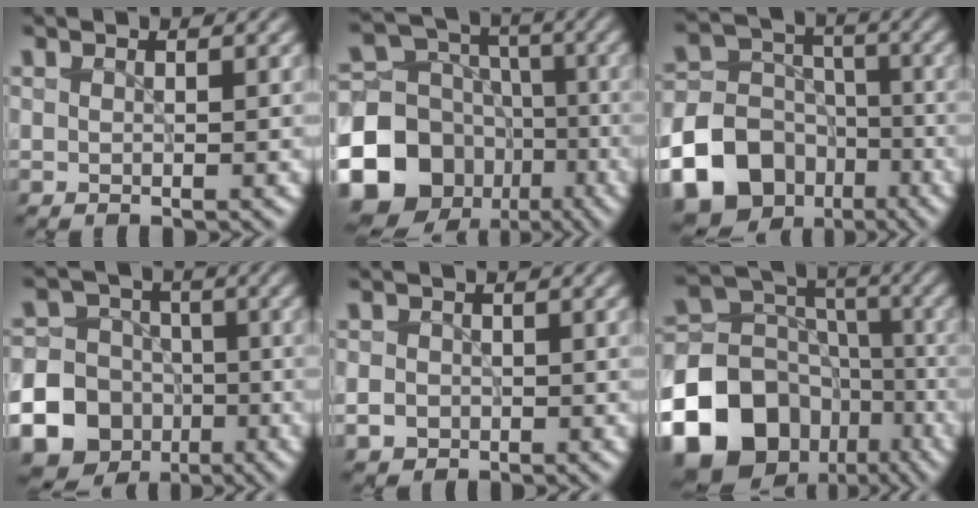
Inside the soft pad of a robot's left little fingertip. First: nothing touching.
{"total": 15.6, "force": [-6.1, 13.0, 6.0], "torque": [-0.160, -0.024, -0.121]}
{"total": 15.9, "force": [-8.1, 12.6, 5.3], "torque": [-0.121, -0.046, -0.152]}
{"total": 19.4, "force": [-6.8, 17.7, 4.1], "torque": [-0.130, -0.041, -0.139]}
{"total": 1.7, "force": [-0.5, 1.6, 0.5], "torque": [0.001, -0.003, -0.009]}
{"total": 16.5, "force": [-8.2, 12.4, 7.1], "torque": [-0.183, -0.013, -0.134]}